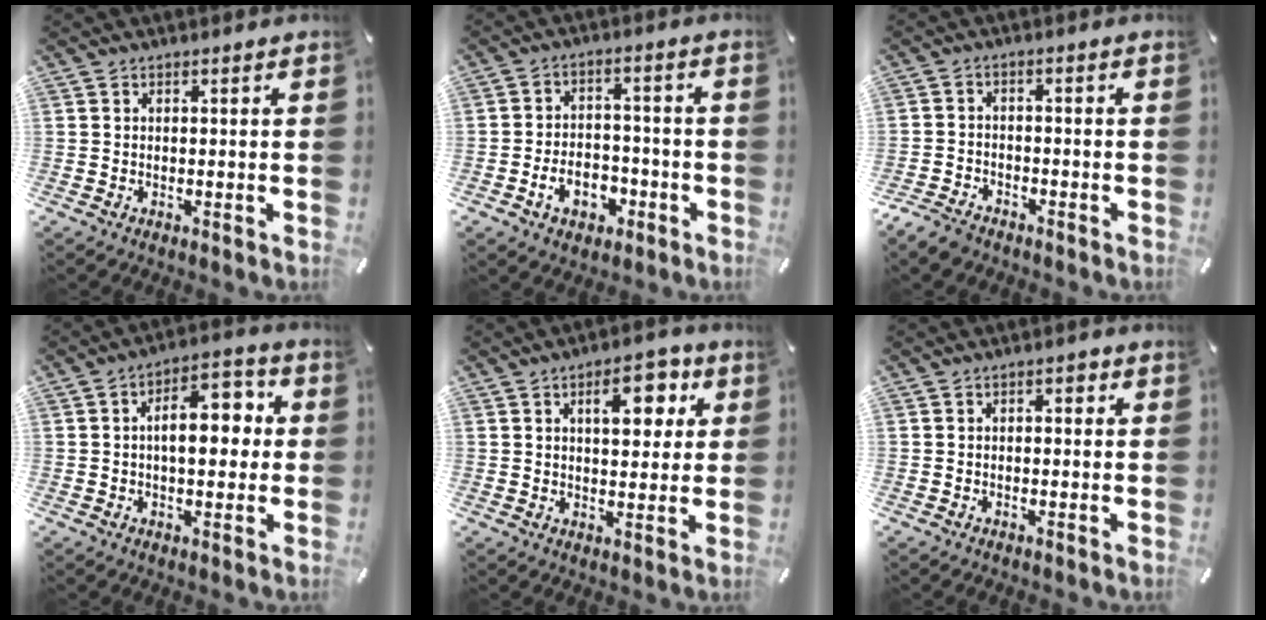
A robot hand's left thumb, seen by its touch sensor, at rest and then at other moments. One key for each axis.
{"total": 8.2, "fx": -3.6, "fy": 6.0, "fz": 4.4, "tx": -0.074, "ty": 0.024, "tz": -0.062}
{"total": 4.3, "fx": -3.7, "fy": 2.0, "fz": 1.1, "tx": -0.037, "ty": 0.016, "tz": -0.075}
{"total": 10.5, "fx": 0.6, "fy": 5.9, "fz": 8.7, "tx": -0.106, "ty": -0.003, "tz": 0.001}
{"total": 9.7, "fx": 3.5, "fy": 5.5, "fz": 7.1, "tx": -0.089, "ty": -0.008, "tz": 0.049}
{"total": 1.7, "fx": -0.4, "fy": 1.1, "fz": 1.3, "tx": -0.027, "ty": 0.009, "tz": -0.009}